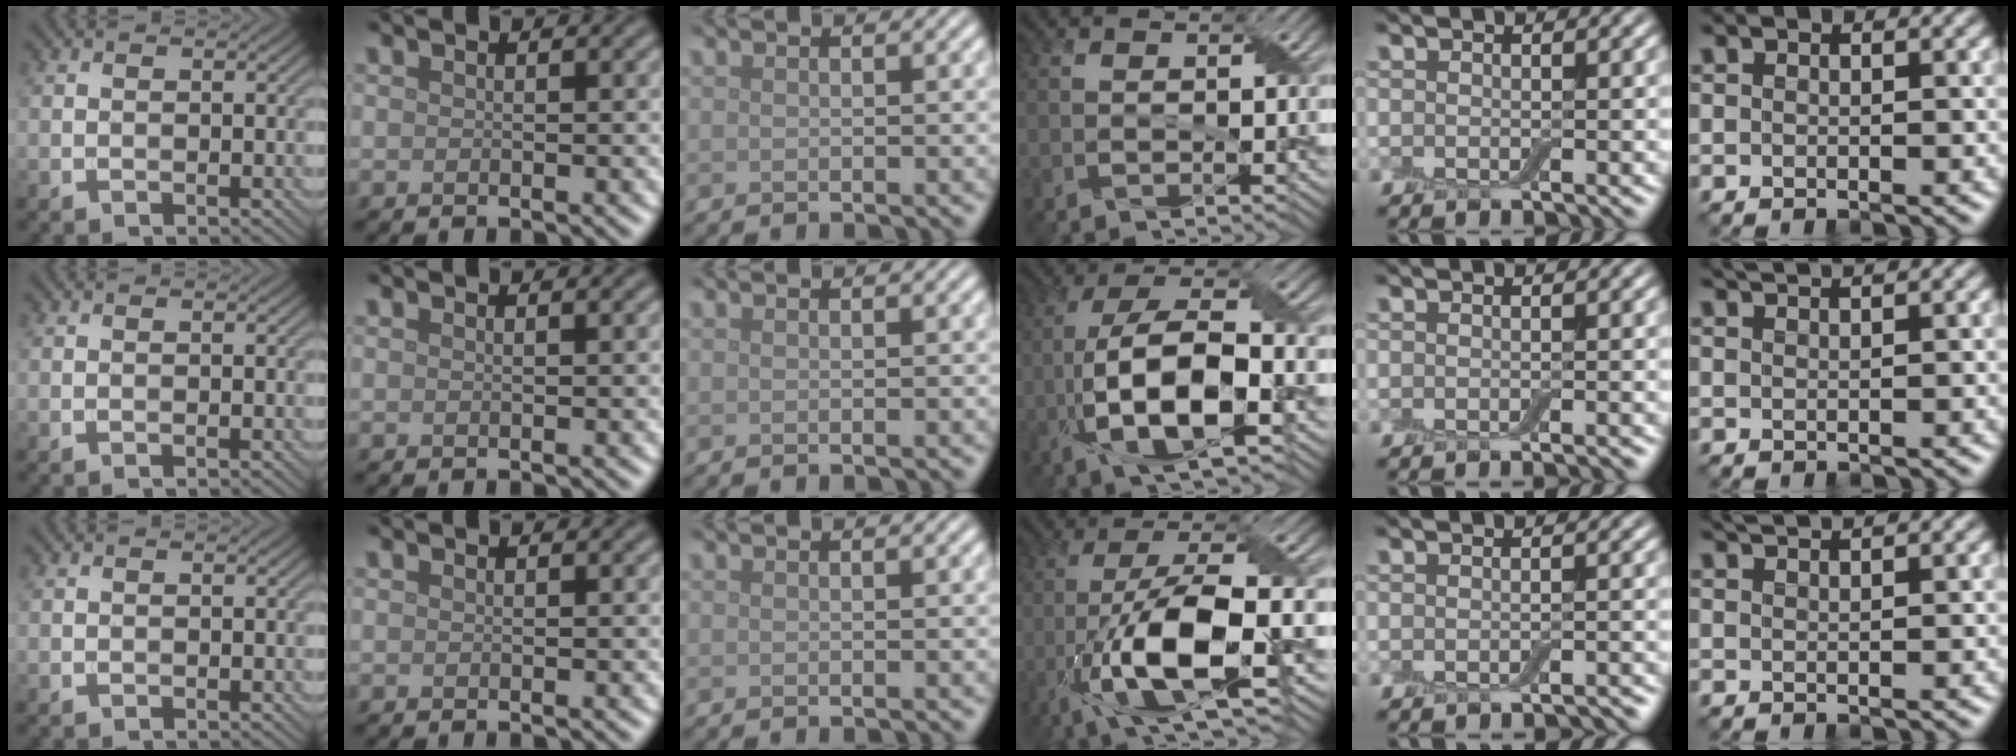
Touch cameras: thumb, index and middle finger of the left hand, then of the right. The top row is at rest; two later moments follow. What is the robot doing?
{"motion": "peel", "object": "bubble wrap"}